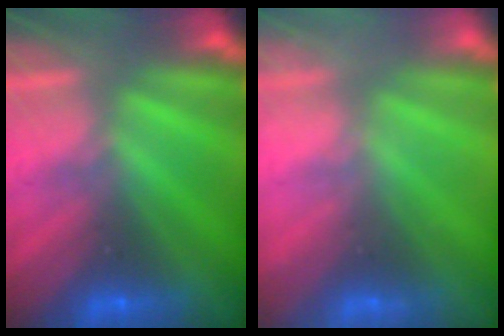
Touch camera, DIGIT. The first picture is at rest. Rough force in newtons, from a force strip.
{"total": 2.3}